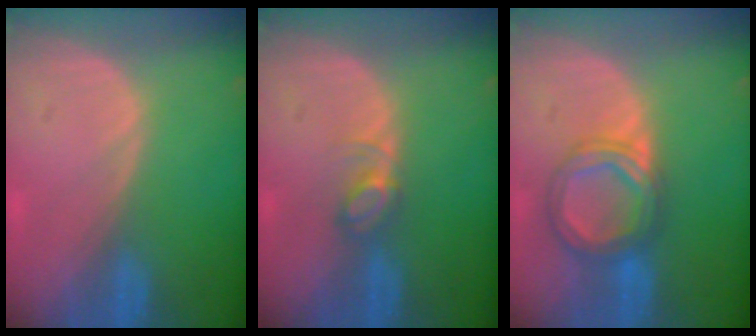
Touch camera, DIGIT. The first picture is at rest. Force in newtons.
{"total": 2.8, "press": 2.8, "slide": 0.4}
{"total": 6.4, "press": 6.4, "slide": 0.5}